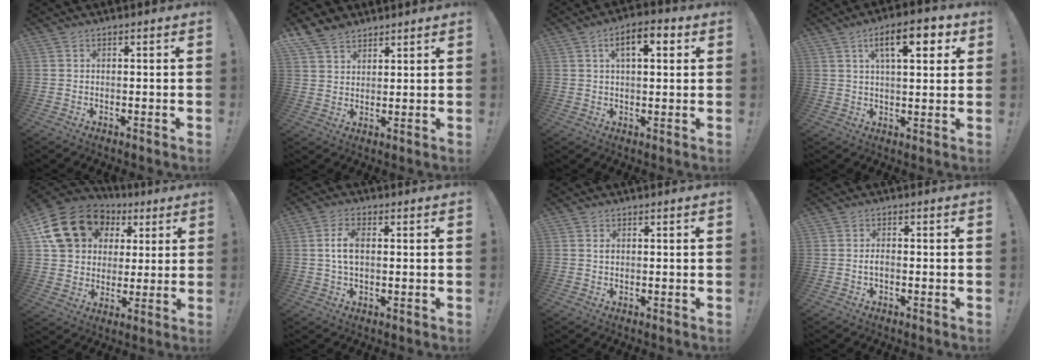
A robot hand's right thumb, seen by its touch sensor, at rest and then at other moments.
{"total": 7.2, "force": [5.6, 4.1, 1.8], "torque": [-0.031, -0.031, 0.111]}
{"total": 7.6, "force": [2.4, 3.5, 6.4], "torque": [-0.089, 0.002, 0.033]}
{"total": 12.1, "force": [4.8, 4.3, 10.3], "torque": [-0.153, -0.001, 0.072]}
{"total": 20.1, "force": [8.8, 15.3, 9.6], "torque": [-0.165, -0.025, 0.184]}
{"total": 5.7, "force": [0.8, 3.1, 4.8], "torque": [-0.082, 0.001, 0.011]}
{"total": 0.6, "force": [0.0, 0.4, 0.5], "torque": [-0.010, 0.002, 0.000]}
{"total": 1.6, "force": [-0.8, 0.7, 1.2], "torque": [-0.022, 0.005, -0.014]}